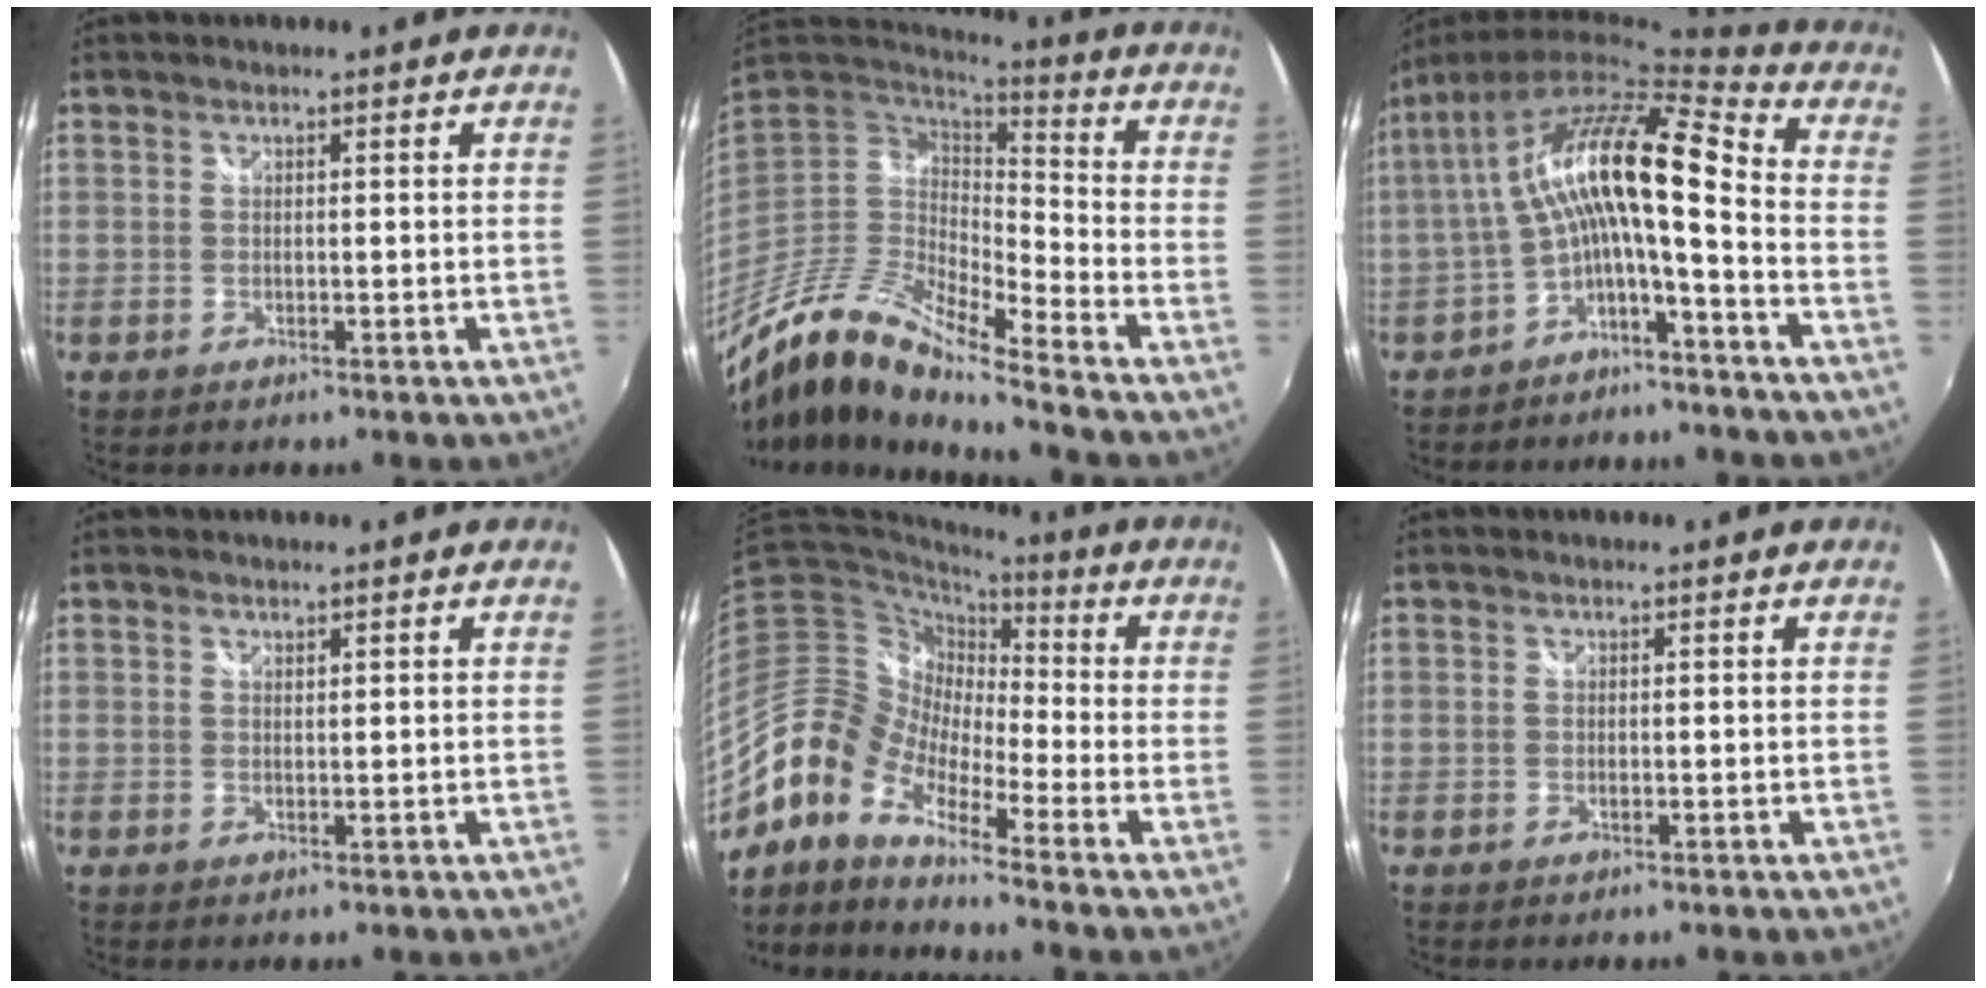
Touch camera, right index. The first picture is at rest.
{"total": 15.1, "force": [-11.7, 1.3, 9.4], "torque": [-0.170, -0.022, -0.237]}
{"total": 13.6, "force": [-0.4, 2.9, 13.2], "torque": [-0.246, 0.023, -0.014]}
{"total": 0.8, "force": [0.8, 0.0, 0.1], "torque": [-0.001, 0.001, 0.014]}
{"total": 13.2, "force": [-7.2, 6.5, 9.0], "torque": [-0.148, -0.001, -0.164]}
{"total": 0.0}